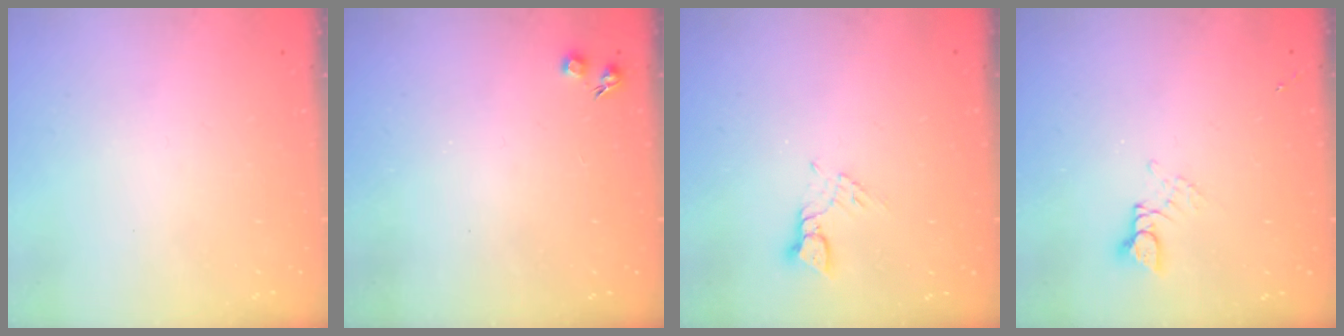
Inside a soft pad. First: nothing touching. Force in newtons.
{"total": 4.6, "press": 4.5, "slide": 0.7}
{"total": 2.5, "press": 2.5, "slide": 0.1}
{"total": 2.6, "press": 2.6, "slide": 0.1}